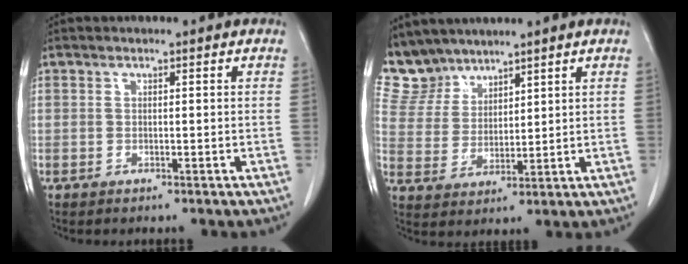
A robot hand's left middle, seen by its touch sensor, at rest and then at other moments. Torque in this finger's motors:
{"motor_torque": [0.67, -0.69, 0.04, -0.03]}